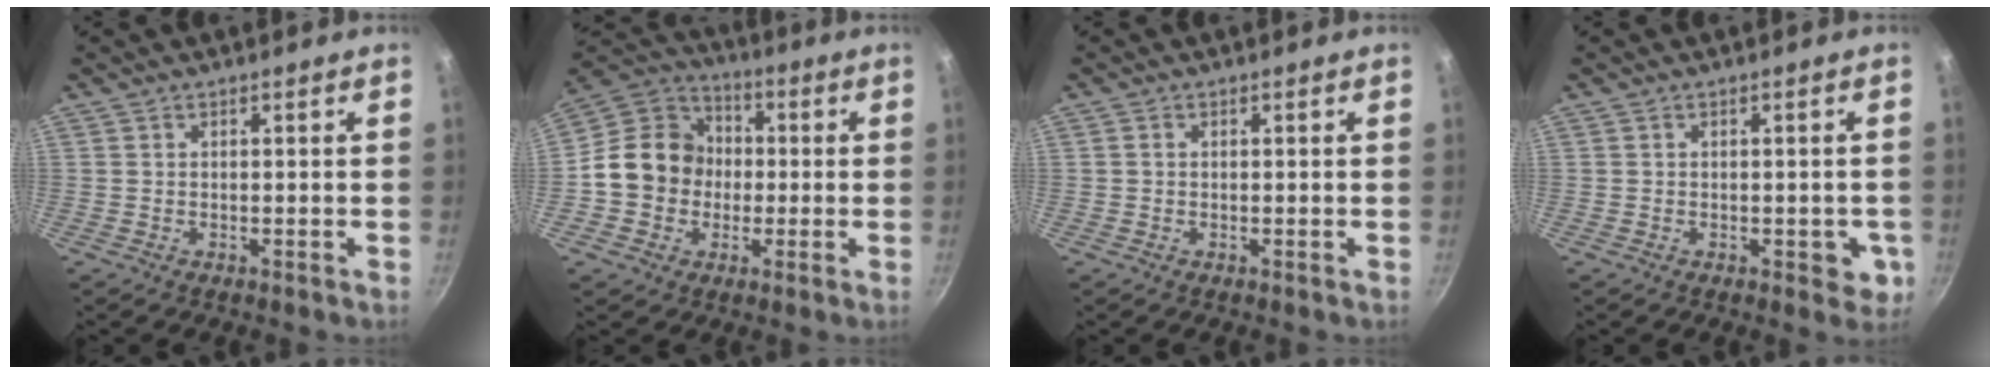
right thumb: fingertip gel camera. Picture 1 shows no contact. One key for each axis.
{"total": 14.0, "fx": -1.1, "fy": 12.4, "fz": 6.5, "tx": -0.076, "ty": 0.035, "tz": -0.036}
{"total": 0.6, "fx": 0.0, "fy": 0.5, "fz": 0.2, "tx": -0.003, "ty": 0.003, "tz": -0.001}
{"total": 4.3, "fx": -1.0, "fy": 2.5, "fz": 3.3, "tx": -0.017, "ty": 0.003, "tz": -0.013}